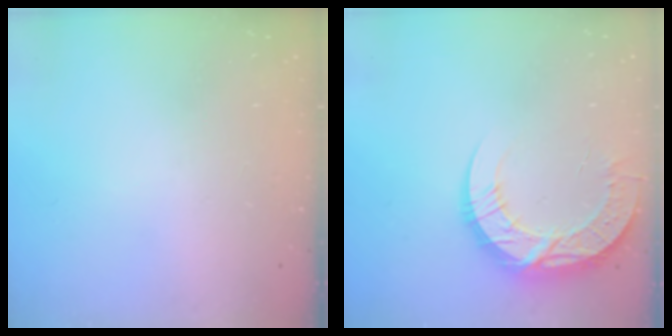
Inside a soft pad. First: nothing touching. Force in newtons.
{"total": 13.2, "press": 13.2, "slide": 1.0}